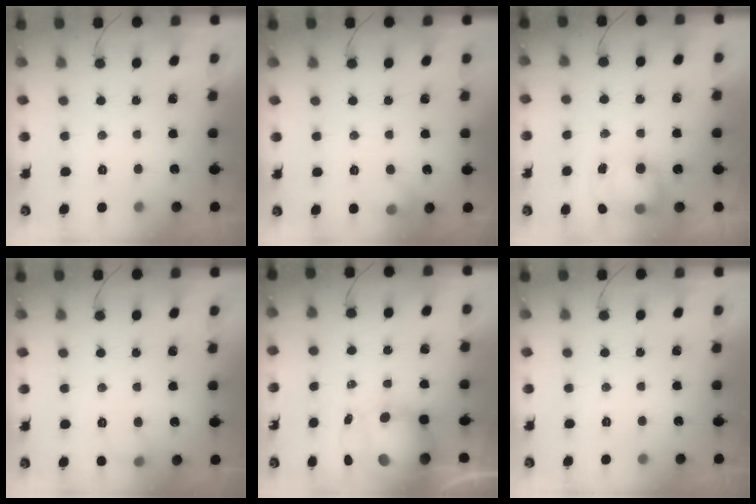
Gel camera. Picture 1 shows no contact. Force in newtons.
{"total": 7.1, "press": 7.0, "slide": 1.4}
{"total": 8.0, "press": 7.9, "slide": 1.4}
{"total": 5.5, "press": 5.3, "slide": 1.5}
{"total": 11.8, "press": 11.3, "slide": 3.2}
{"total": 0.0}